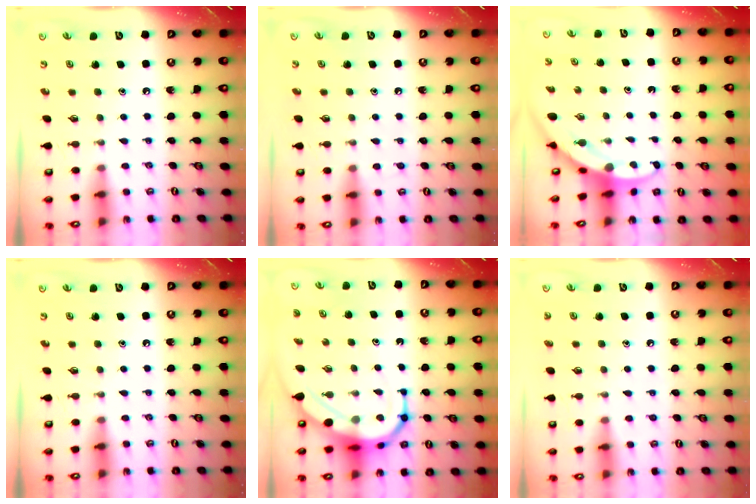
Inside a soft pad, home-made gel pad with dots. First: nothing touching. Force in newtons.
{"total": 3.4, "press": 3.4, "slide": 0.4}
{"total": 3.6, "press": 3.6, "slide": 0.4}
{"total": 0.0}
{"total": 10.3, "press": 10.2, "slide": 1.2}
{"total": 2.1, "press": 2.1, "slide": 0.2}